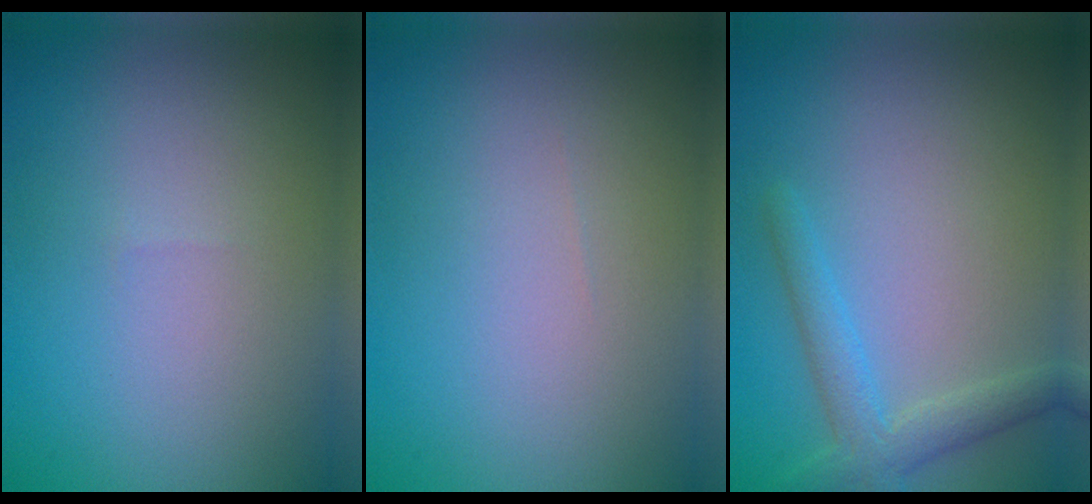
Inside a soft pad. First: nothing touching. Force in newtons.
{"total": 0.0}
{"total": 2.9, "press": 2.9, "slide": 0.2}